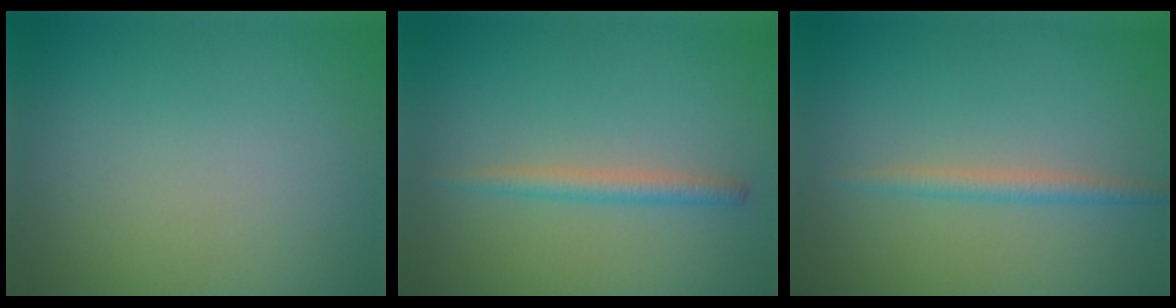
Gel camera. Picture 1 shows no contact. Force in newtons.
{"total": 1.8, "press": 1.8, "slide": 0.1}
{"total": 1.7, "press": 1.7, "slide": 0.0}